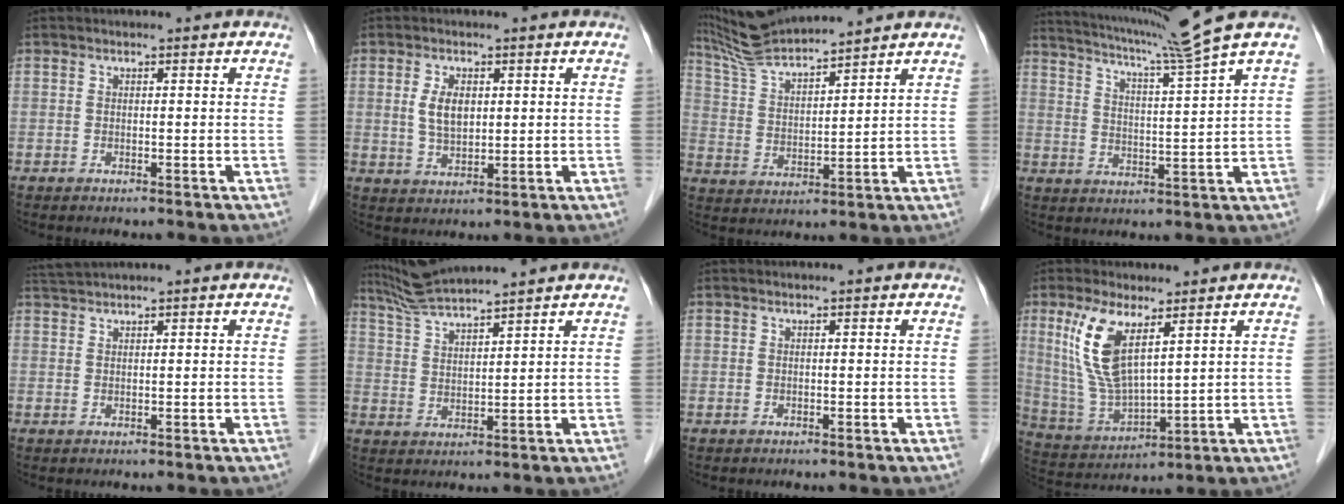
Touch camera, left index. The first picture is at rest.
{"total": 4.2, "force": [1.0, 2.2, 3.4], "torque": [-0.071, 0.002, 0.025]}
{"total": 11.4, "force": [10.6, 0.1, 4.4], "torque": [-0.089, 0.025, 0.202]}
{"total": 11.0, "force": [9.2, -3.6, 4.8], "torque": [-0.092, -0.035, 0.147]}
{"total": 2.2, "force": [2.0, -0.7, 0.5], "torque": [-0.014, 0.015, 0.048]}
{"total": 9.4, "force": [8.6, -1.0, 3.7], "torque": [-0.073, 0.028, 0.158]}
{"total": 0.0}
{"total": 10.3, "force": [4.8, 2.7, 8.8], "torque": [-0.198, -0.005, 0.107]}